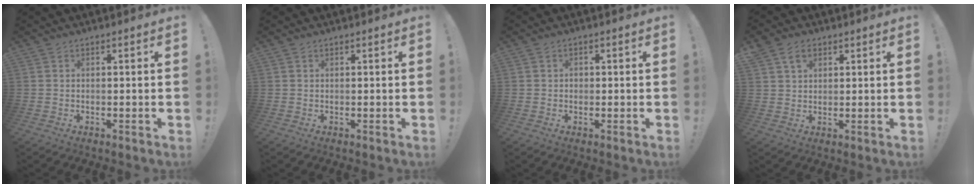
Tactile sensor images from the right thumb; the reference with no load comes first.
{"total": 0.0}
{"total": 1.2, "force": [-0.3, 1.1, 0.5], "torque": [-0.007, 0.004, -0.007]}
{"total": 4.7, "force": [2.5, 3.2, 2.2], "torque": [-0.029, -0.007, 0.045]}